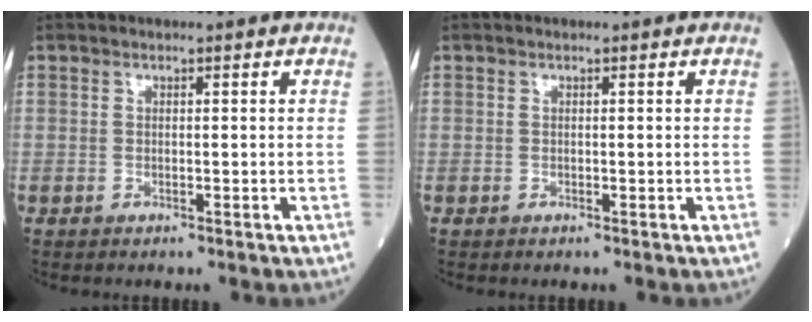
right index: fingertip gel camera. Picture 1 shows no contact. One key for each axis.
{"total": 0.0}